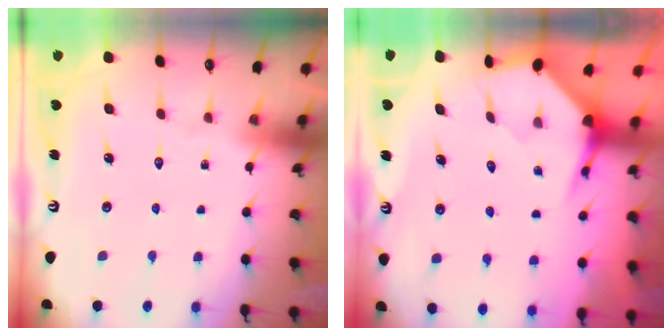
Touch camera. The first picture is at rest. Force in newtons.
{"total": 4.0, "press": 3.9, "slide": 0.4}